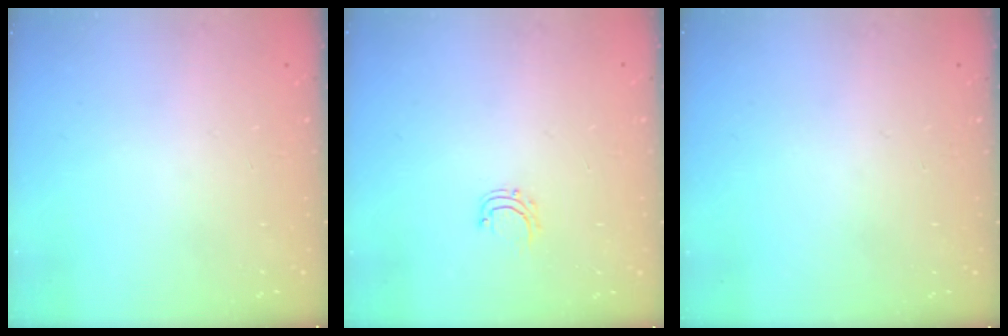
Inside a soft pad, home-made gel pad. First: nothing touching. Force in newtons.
{"total": 4.2, "press": 4.2, "slide": 0.3}
{"total": 0.0}